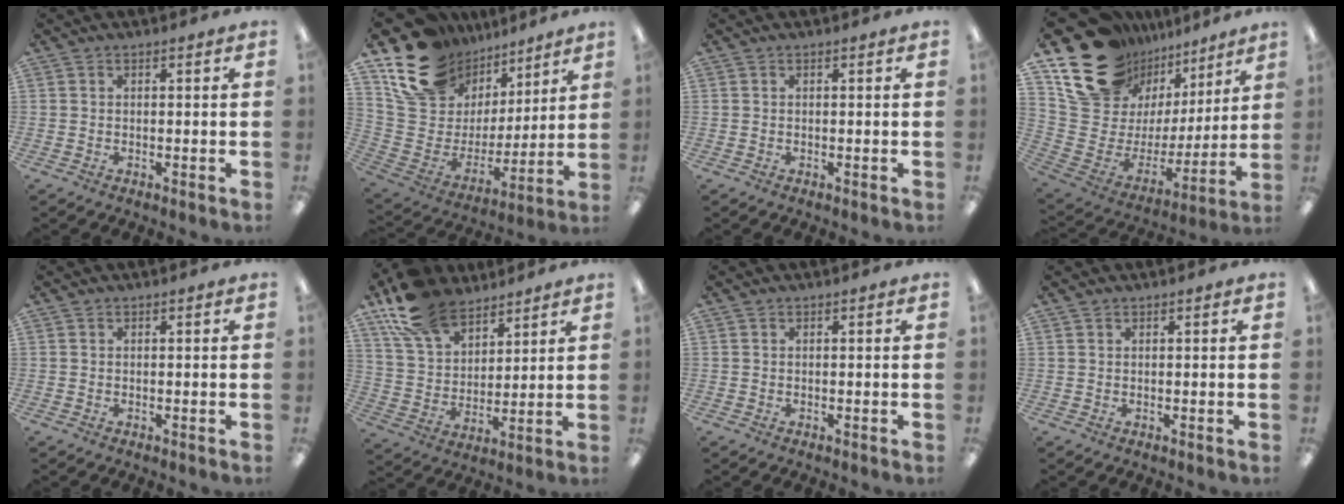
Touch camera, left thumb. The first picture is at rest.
{"total": 18.2, "force": [12.3, 11.8, 6.4], "torque": [-0.140, -0.068, 0.235]}
{"total": 0.0}
{"total": 20.8, "force": [14.8, 12.5, 7.5], "torque": [-0.137, -0.102, 0.287]}
{"total": 0.0}
{"total": 15.7, "force": [11.5, 8.5, 6.4], "torque": [-0.140, -0.049, 0.222]}
{"total": 0.0}
{"total": 0.7, "force": [0.5, 0.3, 0.3], "torque": [-0.007, 0.004, 0.008]}